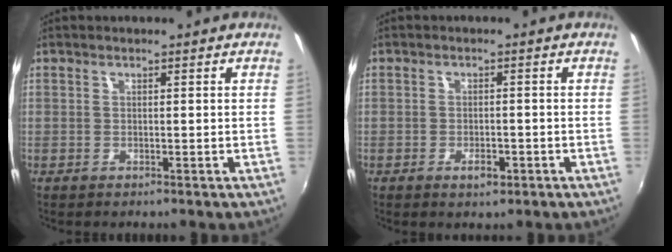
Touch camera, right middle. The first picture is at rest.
{"total": 2.7, "force": [-1.4, 1.4, 1.8], "torque": [-0.034, -0.004, -0.022]}